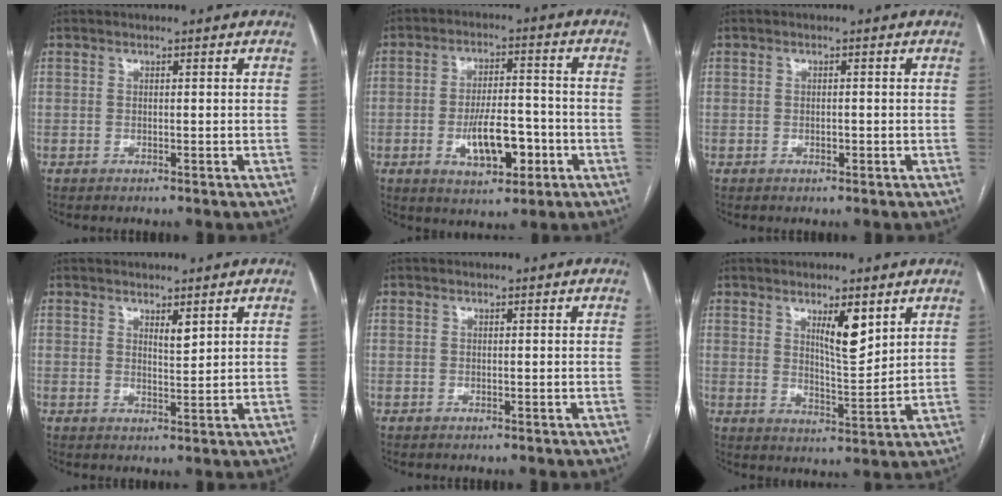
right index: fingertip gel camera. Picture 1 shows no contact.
{"total": 9.2, "force": [-3.0, 3.7, 7.8], "torque": [-0.139, 0.007, -0.045]}
{"total": 1.0, "force": [-0.4, 0.5, 0.8], "torque": [-0.014, 0.001, -0.006]}
{"total": 2.0, "force": [1.4, 0.4, 1.4], "torque": [-0.027, -0.006, 0.028]}
{"total": 0.0}
{"total": 6.5, "force": [3.4, 1.5, 5.4], "torque": [-0.091, -0.009, 0.061]}